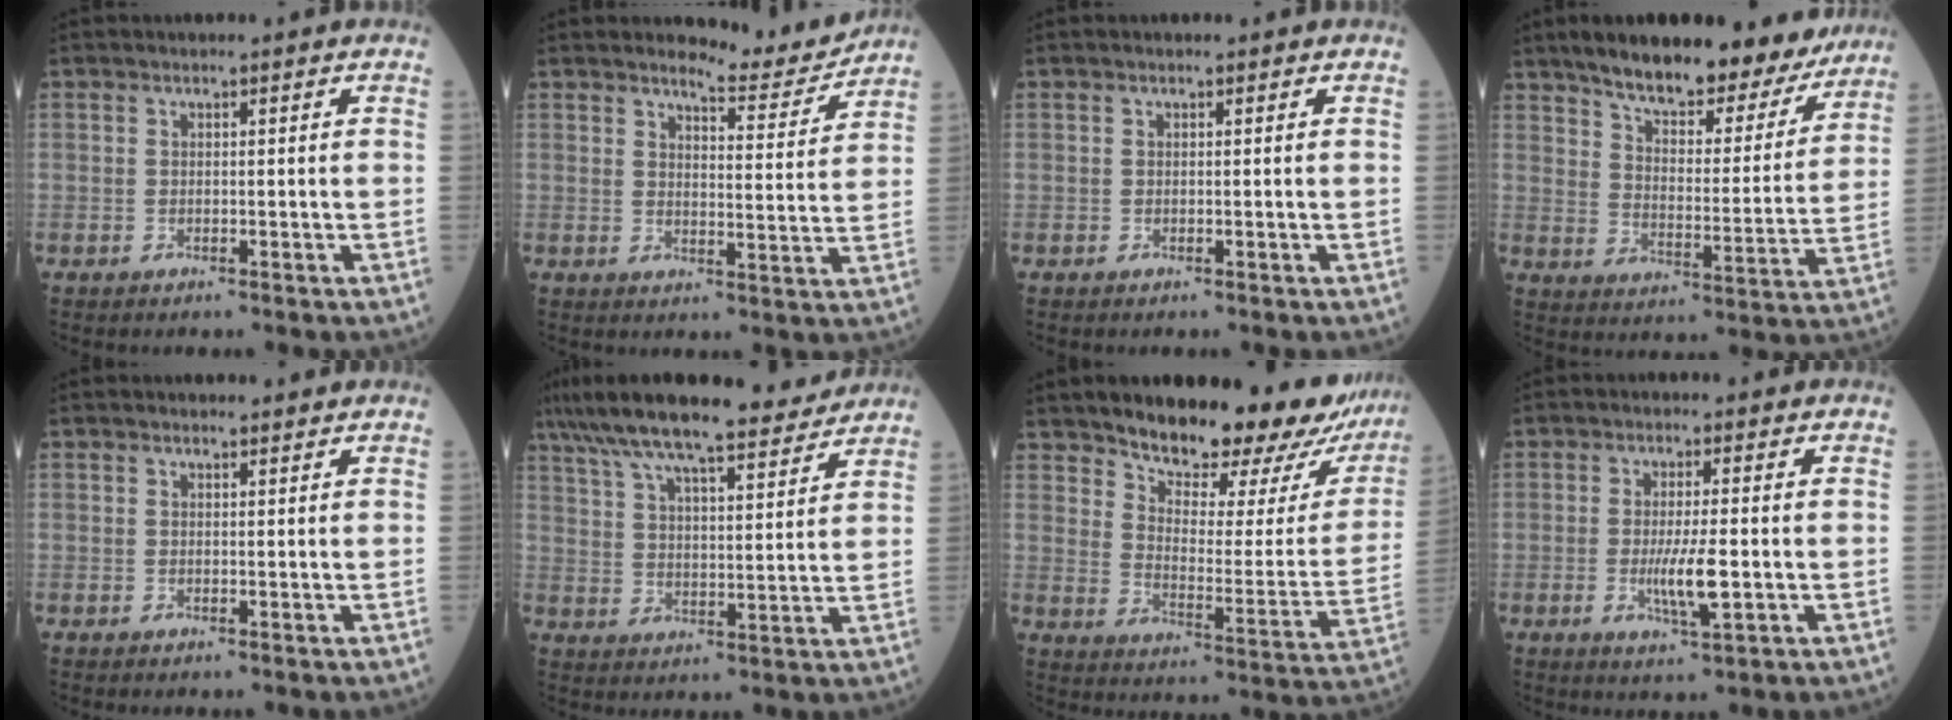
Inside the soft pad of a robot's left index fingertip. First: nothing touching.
{"total": 6.1, "force": [6.1, 0.1, 0.3], "torque": [-0.016, -0.028, 0.083]}
{"total": 0.0}
{"total": 19.3, "force": [16.5, 5.3, 8.5], "torque": [-0.116, -0.005, 0.231]}
{"total": 1.6, "force": [1.5, 0.3, 0.2], "torque": [-0.011, 0.006, 0.022]}
{"total": 18.3, "force": [15.6, 2.7, 9.0], "torque": [-0.163, 0.030, 0.244]}
{"total": 22.9, "force": [19.7, 5.4, 10.3], "torque": [-0.142, -0.057, 0.250]}
{"total": 5.2, "force": [-0.8, 0.6, 5.2], "torque": [-0.104, -0.011, -0.011]}